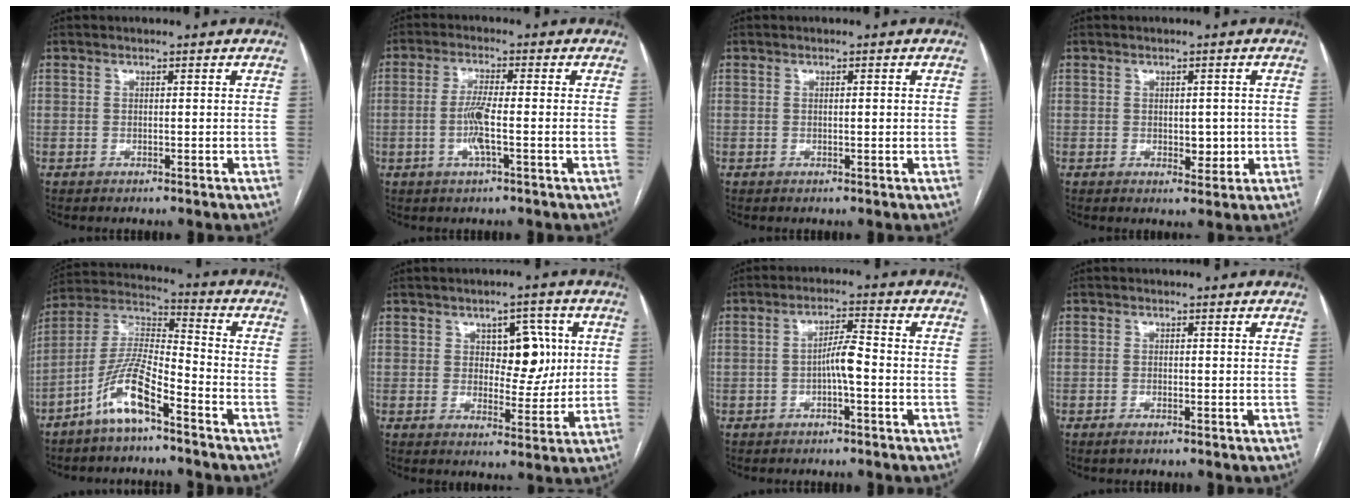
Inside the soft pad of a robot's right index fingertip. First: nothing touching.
{"total": 5.1, "force": [-1.2, 0.1, 5.0], "torque": [-0.102, -0.002, -0.025]}
{"total": 0.9, "force": [0.0, 0.1, 0.9], "torque": [-0.017, 0.001, 0.002]}
{"total": 2.9, "force": [-0.3, 1.7, 2.4], "torque": [-0.027, -0.003, 0.002]}
{"total": 10.4, "force": [-6.4, 1.7, 8.0], "torque": [-0.177, 0.003, -0.130]}
{"total": 7.2, "force": [1.8, 3.8, 5.9], "torque": [-0.073, 0.013, 0.031]}
{"total": 4.0, "force": [-1.2, 0.4, 3.8], "torque": [-0.066, 0.009, -0.020]}
{"total": 1.0, "force": [-0.8, 0.1, 0.6], "torque": [-0.014, -0.002, -0.012]}